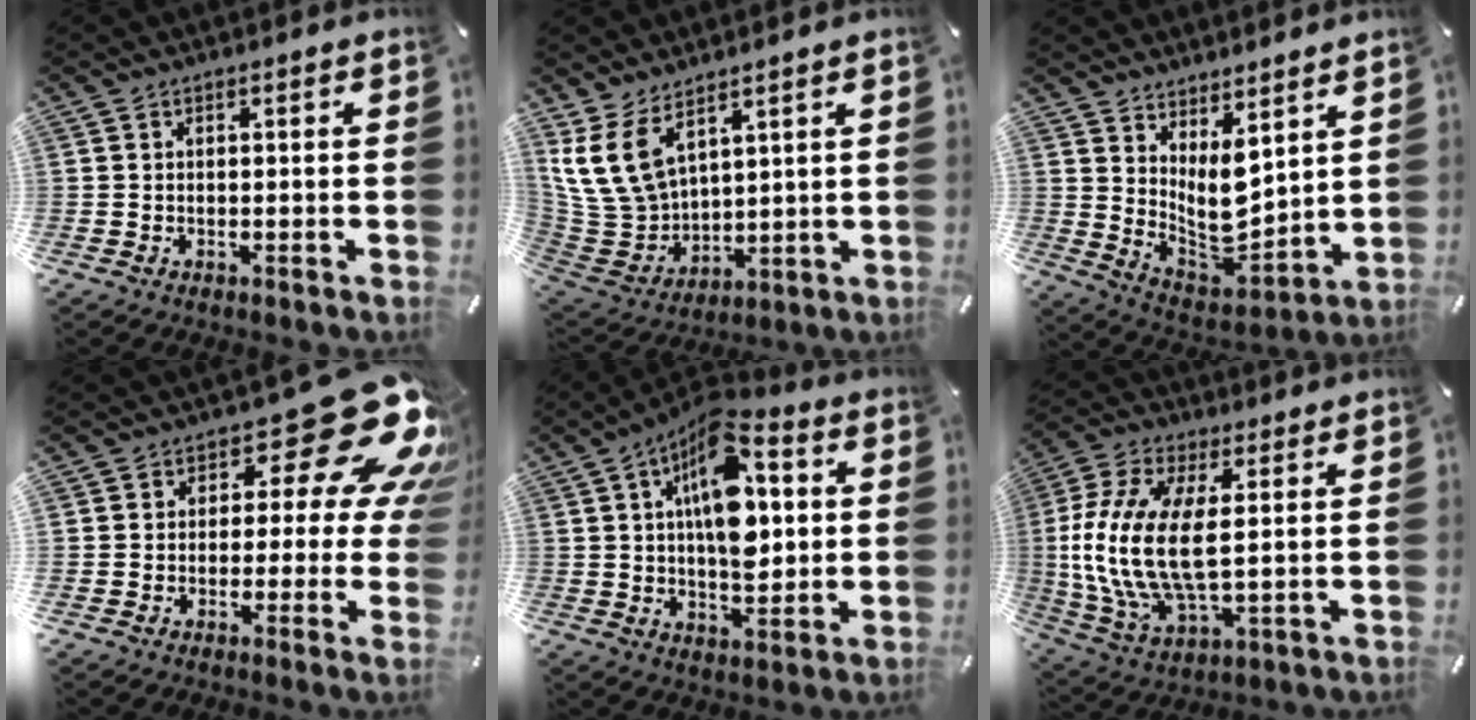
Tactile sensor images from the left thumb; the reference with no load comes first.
{"total": 12.5, "force": [7.4, 7.7, 6.6], "torque": [-0.167, -0.035, 0.144]}
{"total": 9.6, "force": [5.1, 4.7, 6.6], "torque": [-0.122, -0.064, 0.101]}
{"total": 19.8, "force": [8.9, 9.7, 14.8], "torque": [-0.187, -0.056, 0.146]}
{"total": 16.6, "force": [4.3, 9.0, 13.3], "torque": [-0.220, -0.019, 0.071]}
{"total": 15.2, "force": [1.9, 6.8, 13.4], "torque": [-0.309, -0.017, 0.034]}